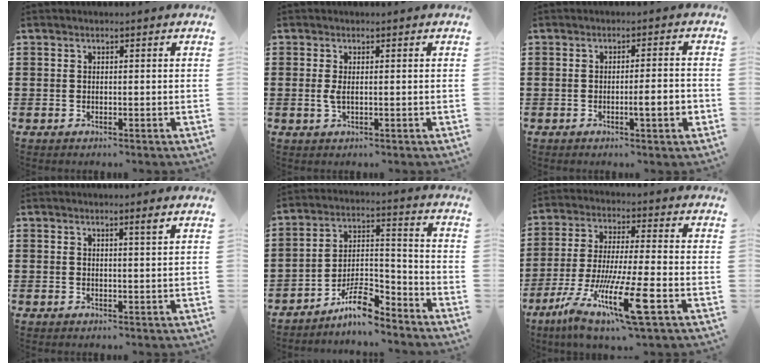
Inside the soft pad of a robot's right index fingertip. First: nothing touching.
{"total": 1.6, "force": [0.0, 0.4, 1.6], "torque": [-0.038, -0.003, -0.003]}
{"total": 4.1, "force": [-1.1, 0.2, 3.9], "torque": [-0.064, -0.007, -0.019]}
{"total": 1.6, "force": [1.0, -0.1, 1.3], "torque": [-0.025, -0.002, 0.016]}
{"total": 8.8, "force": [-7.1, 2.8, 4.4], "torque": [-0.071, 0.026, -0.130]}
{"total": 14.6, "force": [-6.7, 2.3, 12.8], "torque": [-0.268, -0.011, -0.121]}